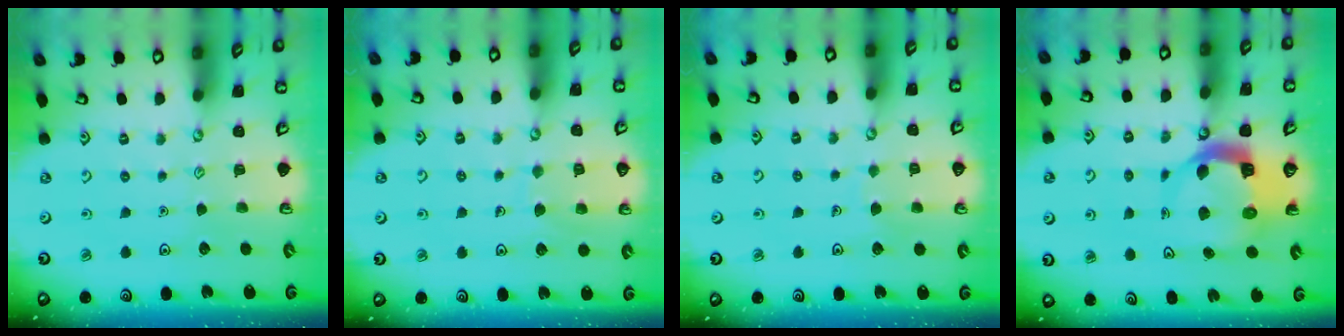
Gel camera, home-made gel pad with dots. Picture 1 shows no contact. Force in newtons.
{"total": 6.7, "press": 6.7, "slide": 0.4}
{"total": 3.9, "press": 3.9, "slide": 0.2}
{"total": 8.0, "press": 8.0, "slide": 1.1}